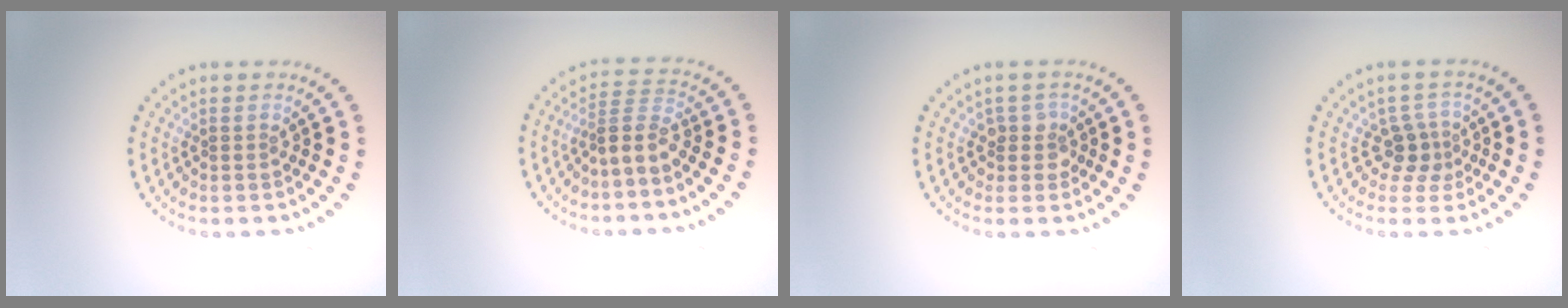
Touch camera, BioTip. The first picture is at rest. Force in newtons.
{"total": 2.8, "press": 2.0, "slide": 1.9}
{"total": 1.8, "press": 1.5, "slide": 1.1}
{"total": 2.3, "press": 1.7, "slide": 1.6}